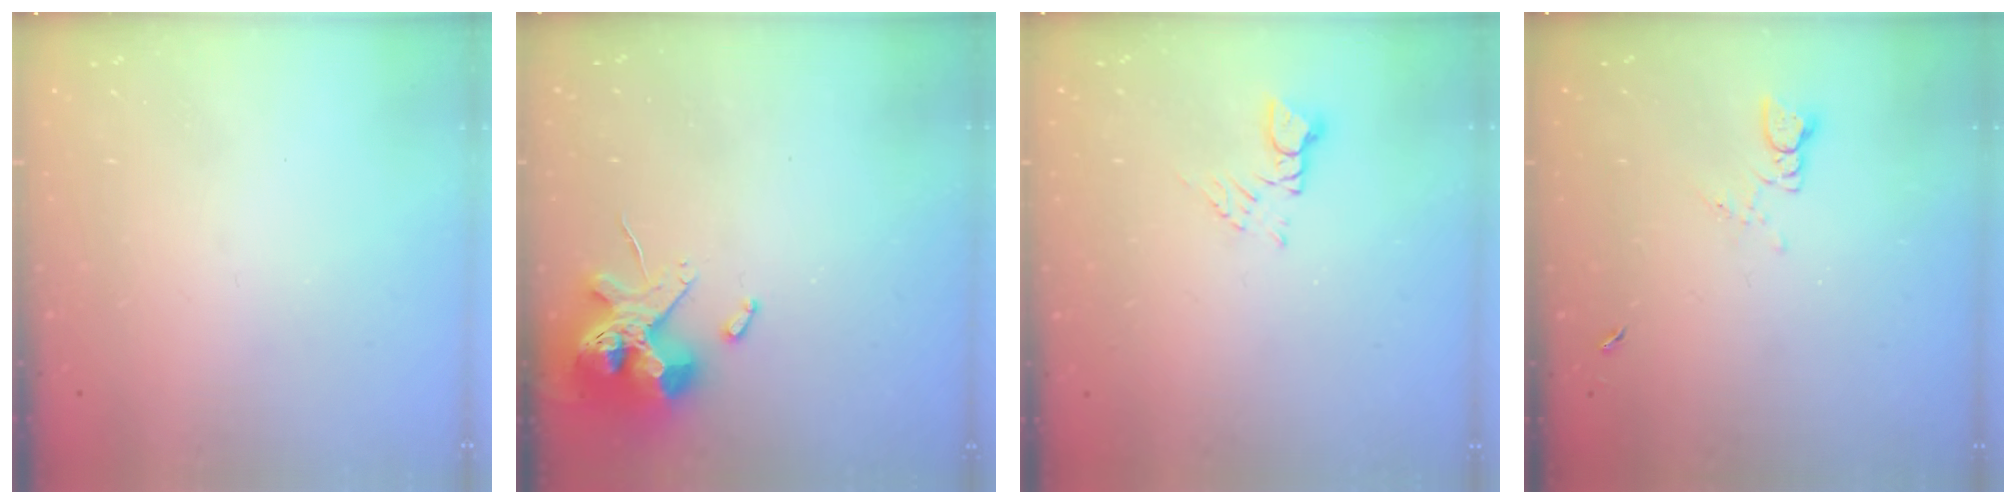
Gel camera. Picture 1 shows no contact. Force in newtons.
{"total": 13.9, "press": 13.8, "slide": 2.1}
{"total": 3.3, "press": 3.2, "slide": 0.4}
{"total": 1.3, "press": 1.2, "slide": 0.1}